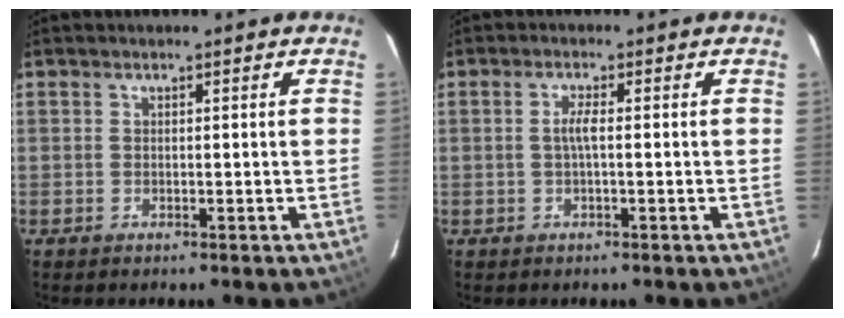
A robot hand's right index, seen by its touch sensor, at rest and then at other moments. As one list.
[{"total": 2.0, "force": [-0.2, 0.0, 2.0], "torque": [-0.039, 0.003, -0.006]}]